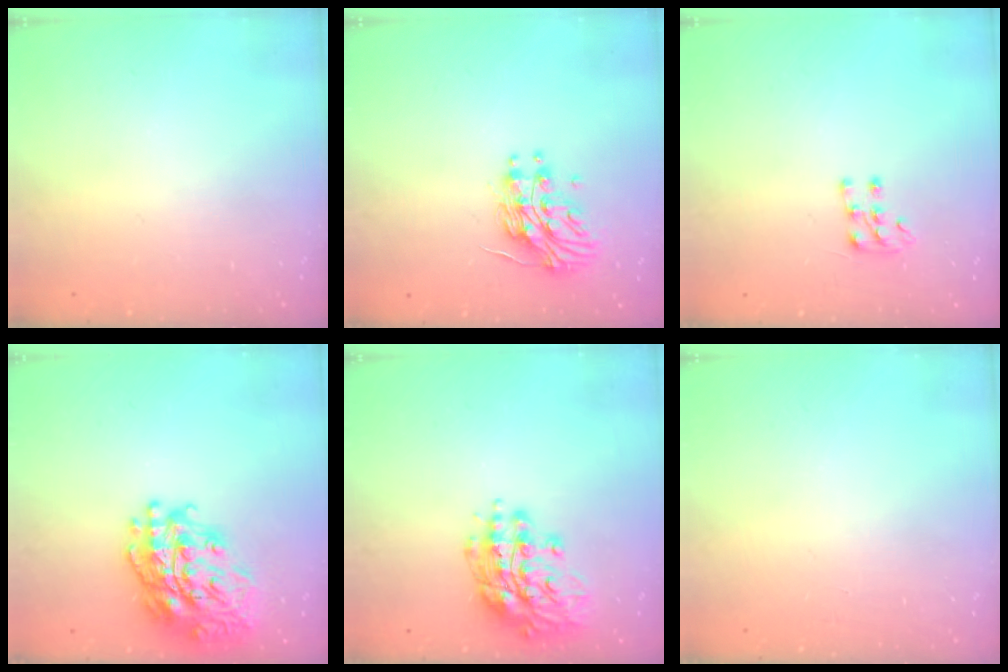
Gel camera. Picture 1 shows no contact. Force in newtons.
{"total": 14.0, "press": 13.9, "slide": 0.8}
{"total": 6.3, "press": 6.1, "slide": 1.6}
{"total": 23.0, "press": 22.8, "slide": 2.4}
{"total": 15.2, "press": 15.2, "slide": 0.8}
{"total": 0.0}